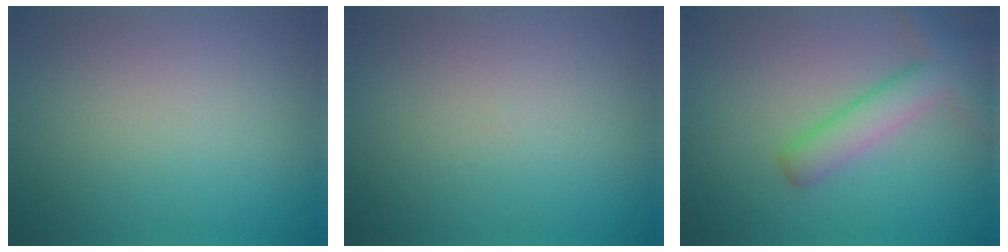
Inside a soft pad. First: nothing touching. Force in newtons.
{"total": 0.0}
{"total": 4.5, "press": 4.5, "slide": 0.2}